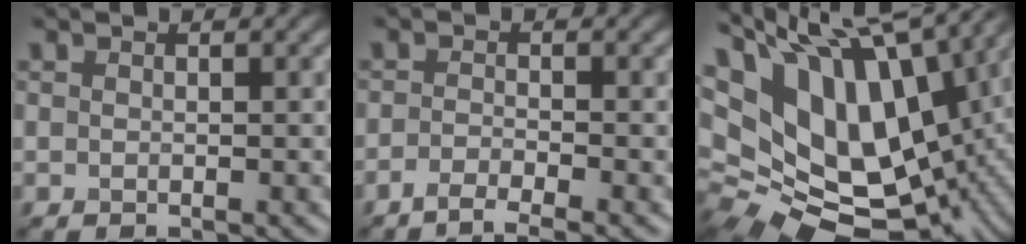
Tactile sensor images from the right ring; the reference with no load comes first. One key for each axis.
{"total": 2.2, "fx": -1.7, "fy": 0.3, "fz": 1.3, "tx": -0.026, "ty": -0.006, "tz": -0.038}
{"total": 19.8, "fx": 6.1, "fy": 12.2, "fz": 14.3, "tx": -0.258, "ty": 0.023, "tz": 0.137}